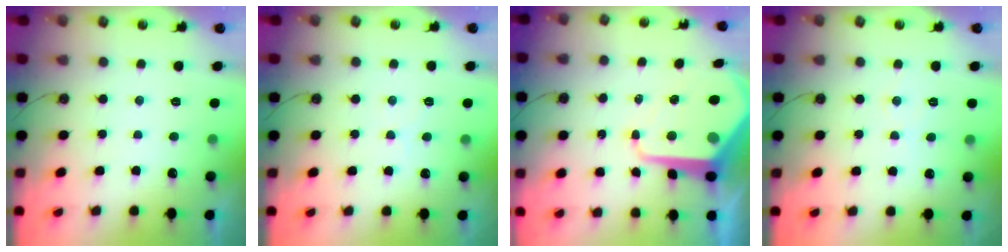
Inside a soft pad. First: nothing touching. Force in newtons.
{"total": 6.0, "press": 6.0, "slide": 0.9}
{"total": 14.3, "press": 14.3, "slide": 1.1}
{"total": 4.9, "press": 4.9, "slide": 0.5}